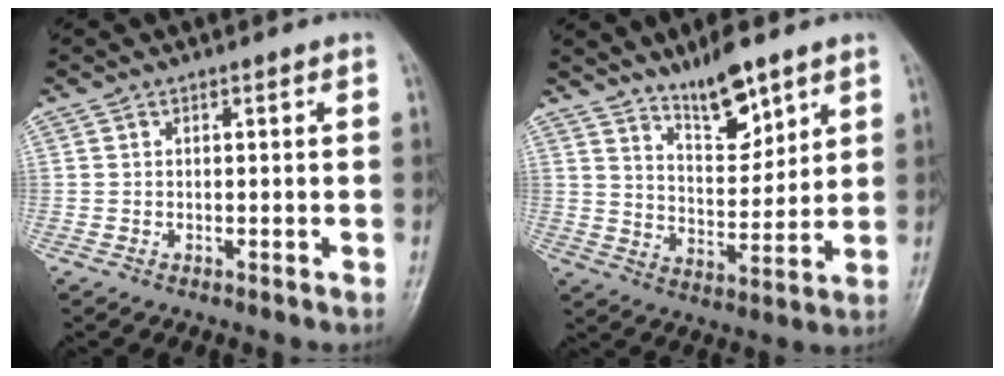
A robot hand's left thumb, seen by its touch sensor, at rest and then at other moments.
{"total": 9.5, "force": [7.0, 3.0, 5.6], "torque": [-0.075, -0.059, 0.129]}